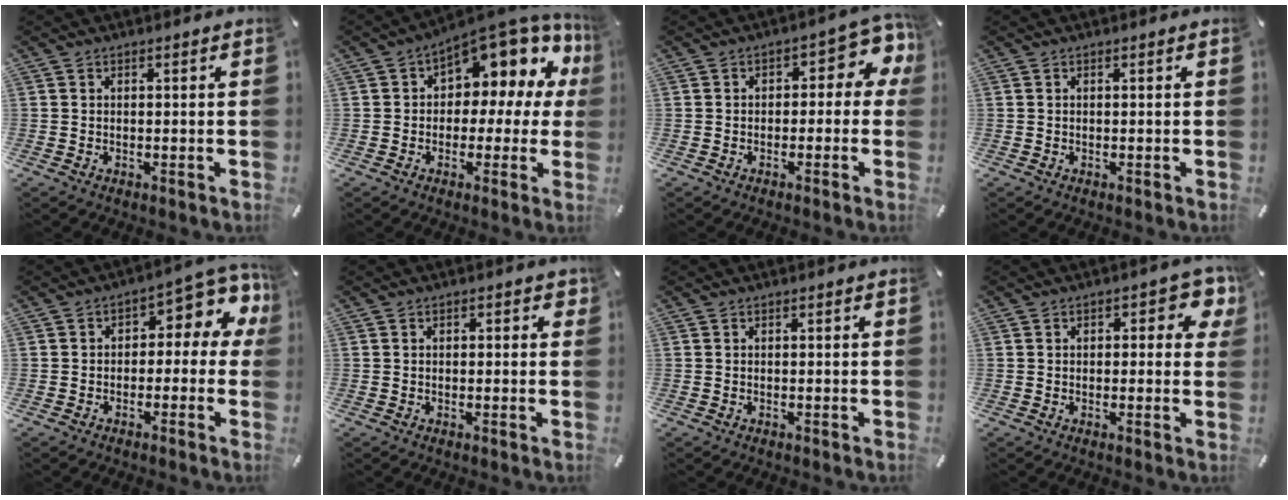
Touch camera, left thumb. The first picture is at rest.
{"total": 10.3, "force": [6.0, 5.8, 6.1], "torque": [-0.077, -0.067, 0.101]}
{"total": 7.8, "force": [2.0, 4.4, 6.1], "torque": [-0.071, -0.015, 0.026]}
{"total": 0.0}
{"total": 8.1, "force": [2.4, 4.5, 6.3], "torque": [-0.072, -0.024, 0.035]}
{"total": 1.3, "force": [0.1, 0.9, 0.9], "torque": [-0.002, 0.000, -0.005]}
{"total": 0.0}
{"total": 5.2, "force": [1.6, 2.8, 4.2], "torque": [-0.046, -0.002, 0.019]}